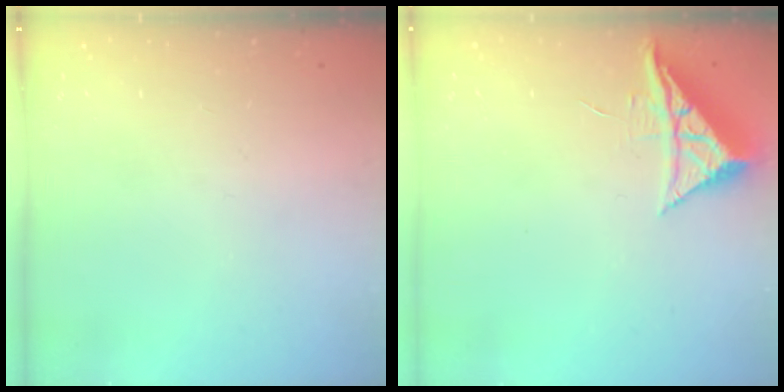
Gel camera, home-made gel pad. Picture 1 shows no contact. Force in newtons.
{"total": 7.1, "press": 7.1, "slide": 0.2}